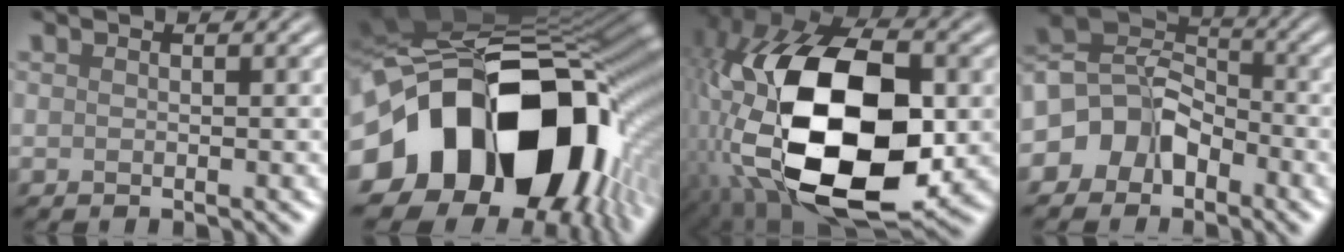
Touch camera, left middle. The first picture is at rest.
{"total": 19.3, "force": [-3.7, 13.5, 13.3], "torque": [-0.241, -0.019, -0.041]}
{"total": 18.4, "force": [-1.7, 10.9, 14.8], "torque": [-0.310, -0.021, -0.023]}
{"total": 5.6, "force": [-2.5, 4.2, 2.8], "torque": [-0.039, 0.017, -0.064]}